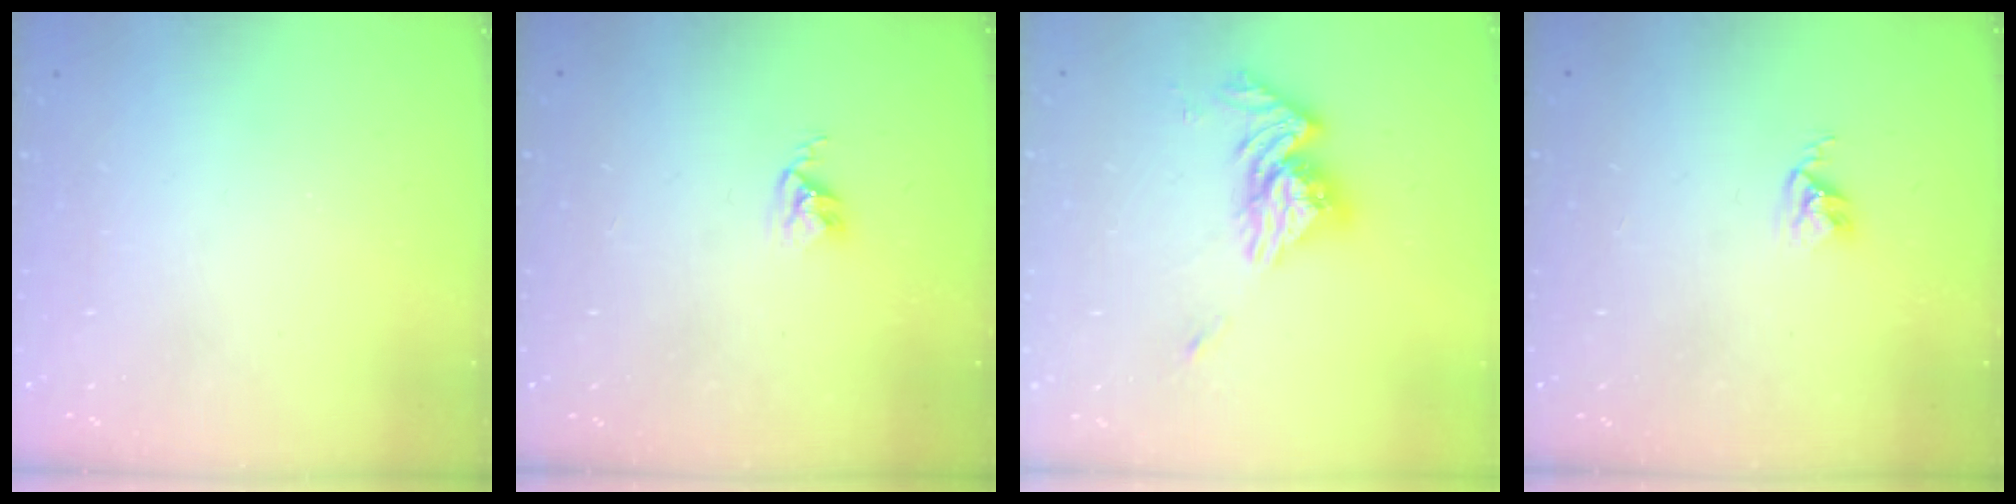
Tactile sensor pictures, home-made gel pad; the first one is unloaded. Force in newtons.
{"total": 2.6, "press": 2.6, "slide": 0.4}
{"total": 13.6, "press": 13.6, "slide": 1.4}
{"total": 2.6, "press": 2.6, "slide": 0.4}